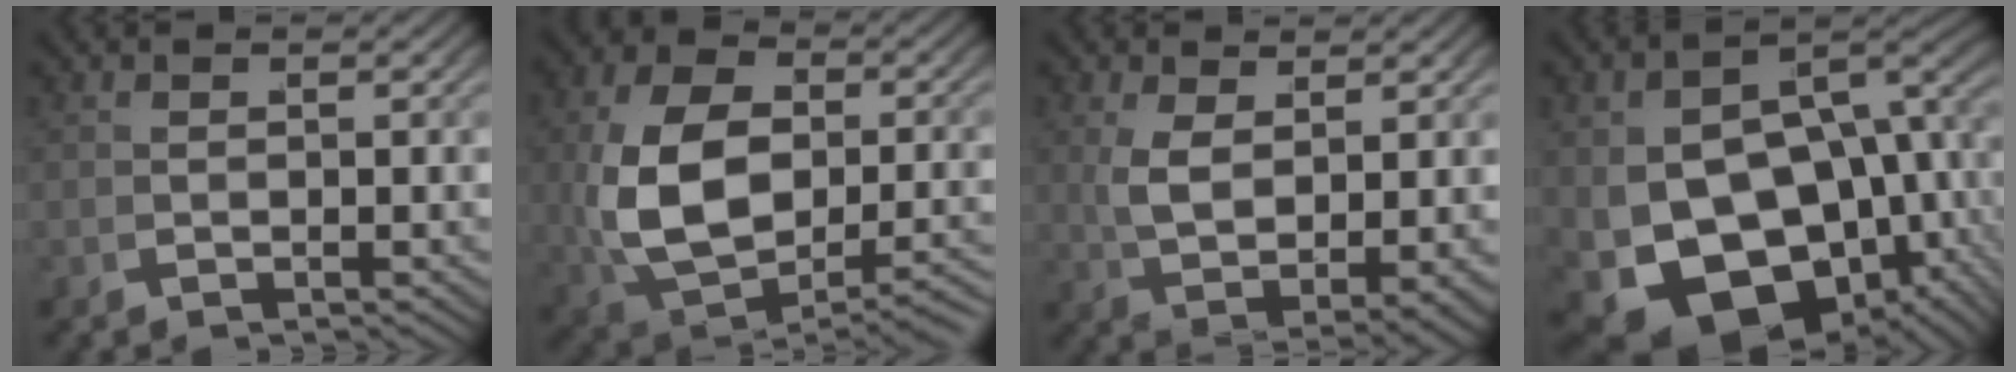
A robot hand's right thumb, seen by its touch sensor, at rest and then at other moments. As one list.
[{"total": 10.4, "force": [-1.2, 6.8, 7.8], "torque": [-0.176, -0.025, 0.004]}, {"total": 4.6, "force": [1.9, 2.1, 3.7], "torque": [-0.078, -0.018, 0.054]}, {"total": 17.0, "force": [-3.7, 11.9, 11.6], "torque": [-0.221, -0.068, -0.026]}]